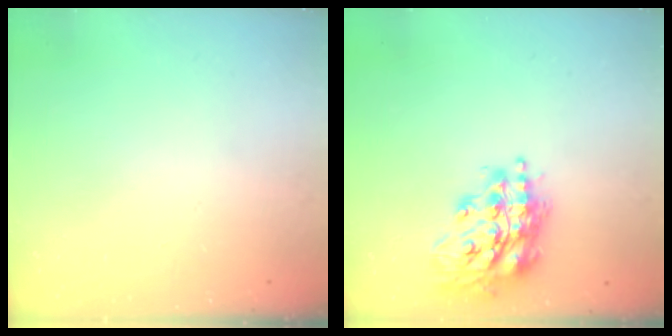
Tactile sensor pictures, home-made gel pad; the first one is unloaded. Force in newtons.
{"total": 17.7, "press": 17.6, "slide": 1.5}